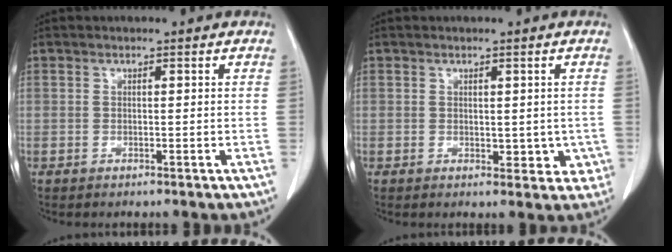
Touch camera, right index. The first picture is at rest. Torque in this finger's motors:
{"motor_torque": [0.03, 0.10, 0.02, 0.00]}